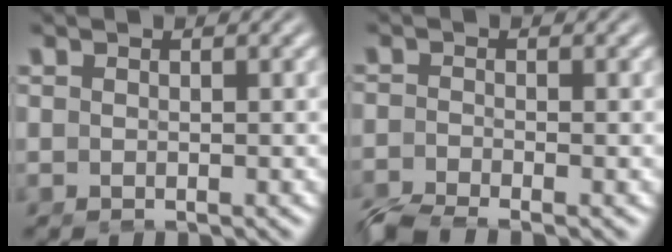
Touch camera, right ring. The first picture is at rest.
{"total": 3.8, "force": [-3.5, 0.7, 1.3], "torque": [-0.015, -0.015, -0.053]}